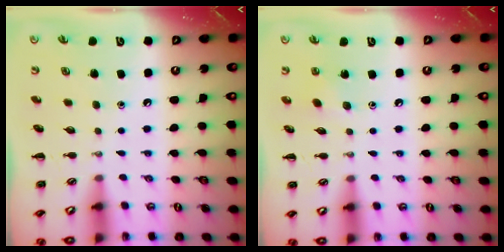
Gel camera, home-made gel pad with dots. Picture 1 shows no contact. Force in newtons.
{"total": 4.8, "press": 4.6, "slide": 1.4}